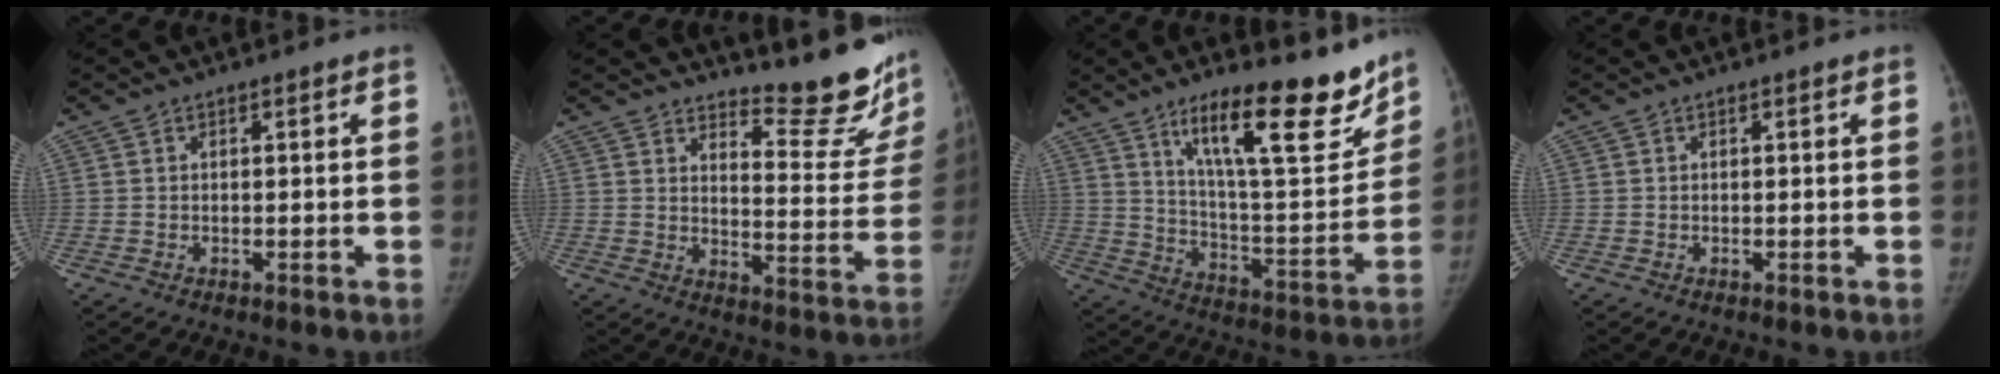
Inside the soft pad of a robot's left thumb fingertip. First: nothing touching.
{"total": 15.2, "force": [13.8, 3.9, 5.0], "torque": [-0.020, -0.150, 0.155]}
{"total": 23.3, "force": [15.4, 6.2, 16.4], "torque": [-0.203, -0.085, 0.246]}
{"total": 0.0}